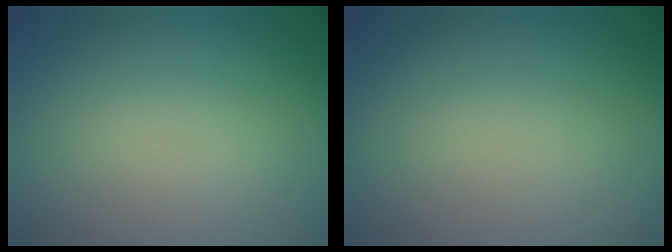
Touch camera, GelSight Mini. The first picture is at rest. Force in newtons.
{"total": 0.0}